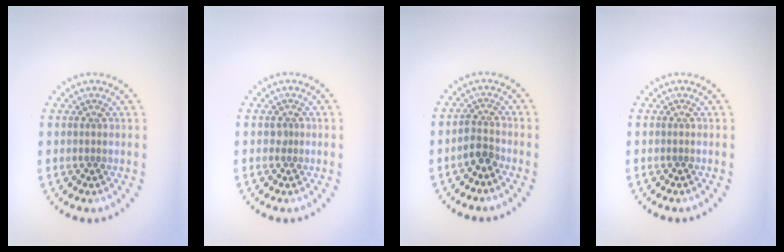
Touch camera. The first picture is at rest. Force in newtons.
{"total": 0.6, "press": 0.5, "slide": 0.4}
{"total": 1.9, "press": 1.5, "slide": 1.1}
{"total": 0.0}